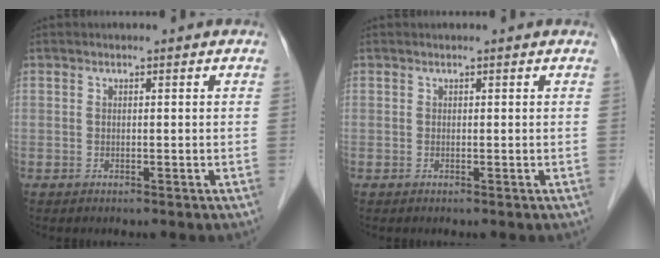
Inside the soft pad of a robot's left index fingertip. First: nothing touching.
{"total": 0.5, "force": [0.5, 0.0, 0.1], "torque": [-0.002, 0.003, 0.005]}